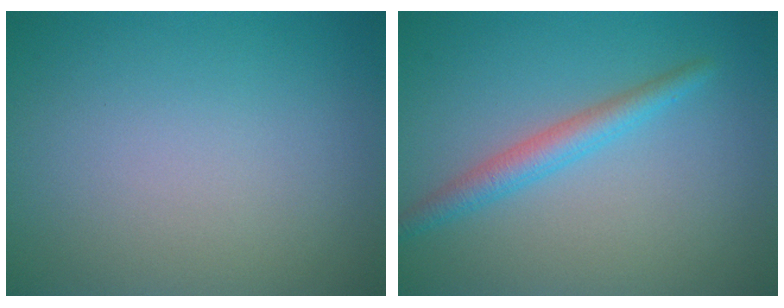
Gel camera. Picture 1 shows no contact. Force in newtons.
{"total": 2.6, "press": 2.6, "slide": 0.1}